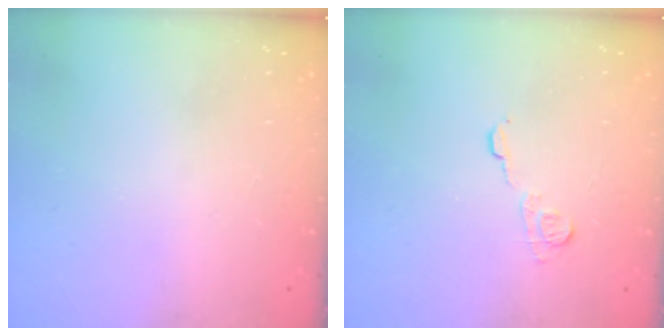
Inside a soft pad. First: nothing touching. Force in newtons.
{"total": 6.8, "press": 6.8, "slide": 0.5}